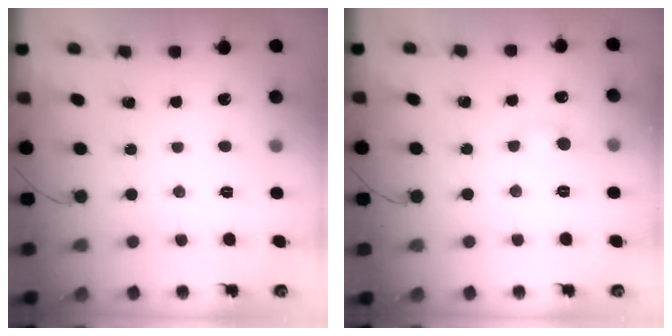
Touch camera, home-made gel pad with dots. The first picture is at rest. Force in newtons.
{"total": 3.8, "press": 3.6, "slide": 1.2}